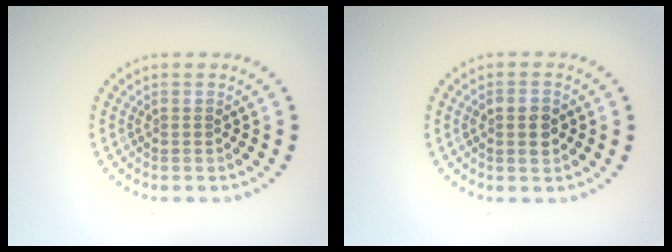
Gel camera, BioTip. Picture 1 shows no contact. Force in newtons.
{"total": 2.0, "press": 2.0, "slide": 0.2}